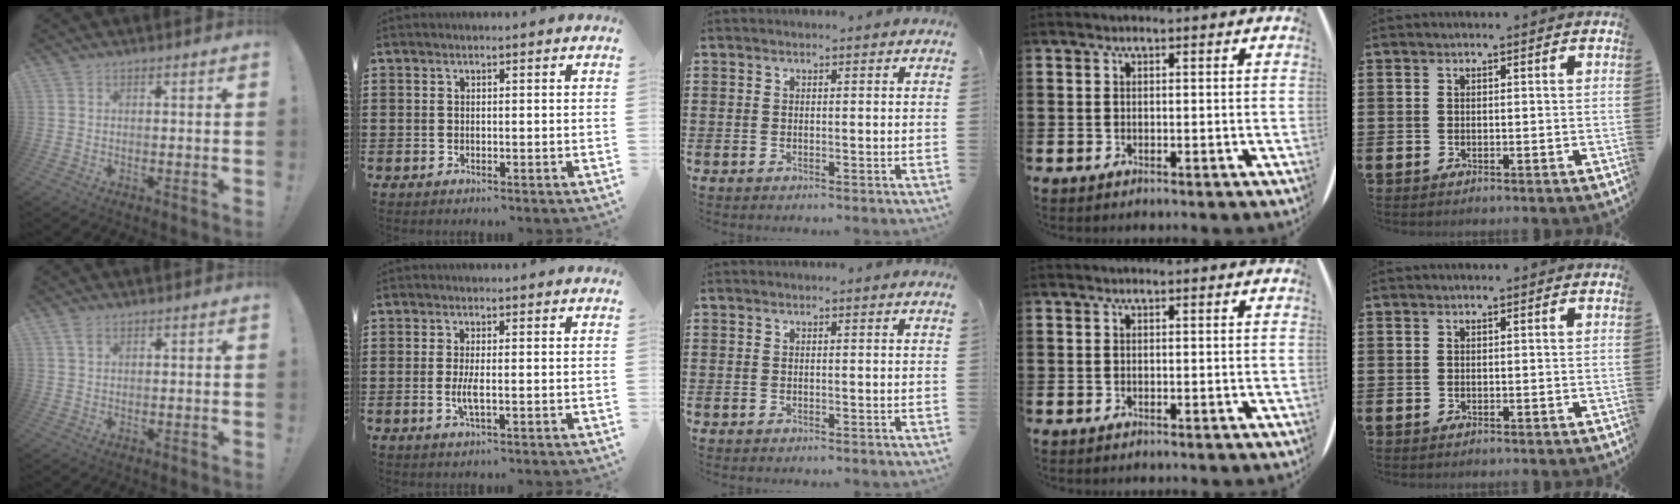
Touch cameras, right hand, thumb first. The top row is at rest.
{"thumb": {"total": 1.8, "force": [1.1, 0.9, 1.1], "torque": [-0.021, -0.001, 0.021]}, "index": {"total": 2.8, "force": [-0.5, 0.5, 2.7], "torque": [-0.056, -0.006, -0.011]}}